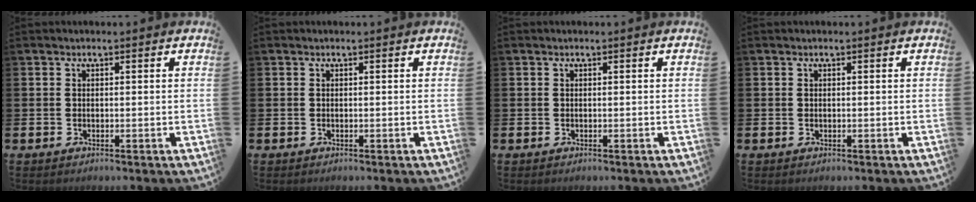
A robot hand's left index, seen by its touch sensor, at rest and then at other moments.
{"total": 0.0}
{"total": 0.0}
{"total": 0.0}